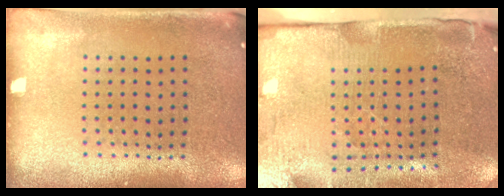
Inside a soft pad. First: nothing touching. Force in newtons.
{"total": 4.6, "press": 3.7, "slide": 2.7}